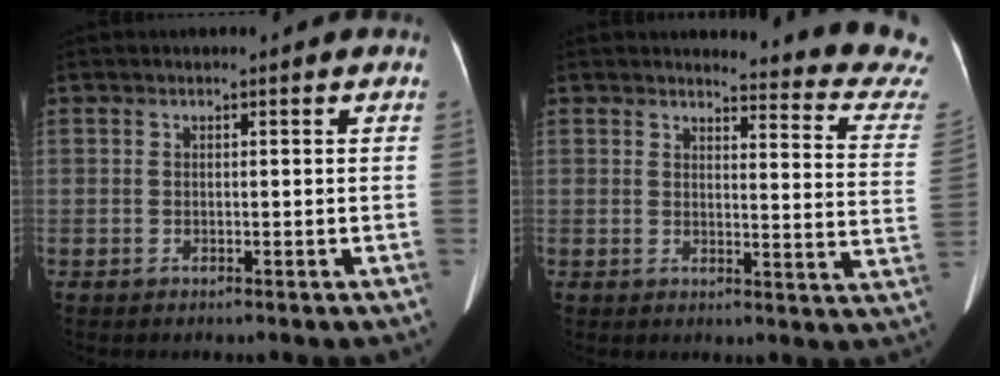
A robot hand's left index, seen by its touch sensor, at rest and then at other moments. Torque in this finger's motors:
{"motor_torque": [-0.36, -0.63, 0.00, 0.01]}